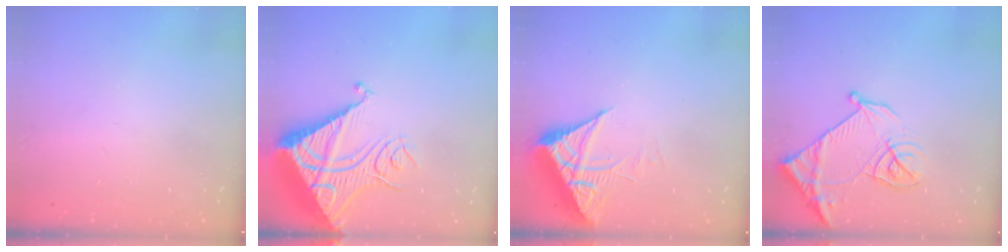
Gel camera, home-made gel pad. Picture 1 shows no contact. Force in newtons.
{"total": 17.4, "press": 17.3, "slide": 2.1}
{"total": 6.6, "press": 6.6, "slide": 0.8}
{"total": 14.4, "press": 14.3, "slide": 1.6}